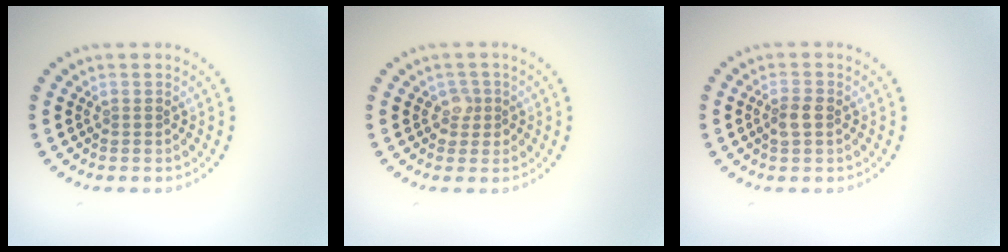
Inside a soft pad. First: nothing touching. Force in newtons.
{"total": 1.6, "press": 1.3, "slide": 0.8}
{"total": 1.7, "press": 1.6, "slide": 0.3}